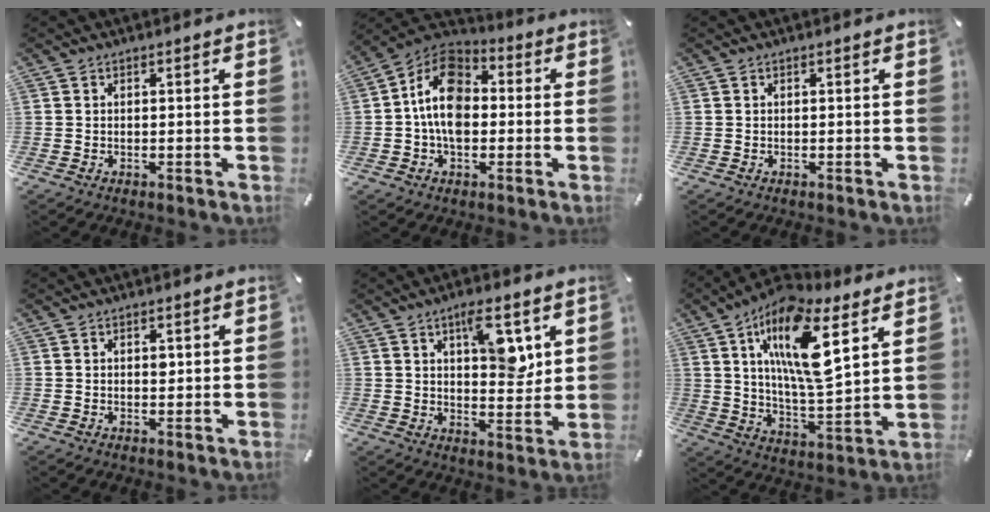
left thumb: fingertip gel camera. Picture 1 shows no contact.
{"total": 12.5, "force": [-1.2, 8.8, 8.8], "torque": [-0.175, 0.009, -0.027]}
{"total": 0.0}
{"total": 1.3, "force": [0.3, 0.8, 0.9], "torque": [-0.003, -0.004, 0.001]}
{"total": 11.0, "force": [4.7, 5.2, 8.6], "torque": [-0.101, -0.026, 0.073]}
{"total": 18.0, "force": [8.6, 5.8, 14.7], "torque": [-0.281, -0.032, 0.139]}